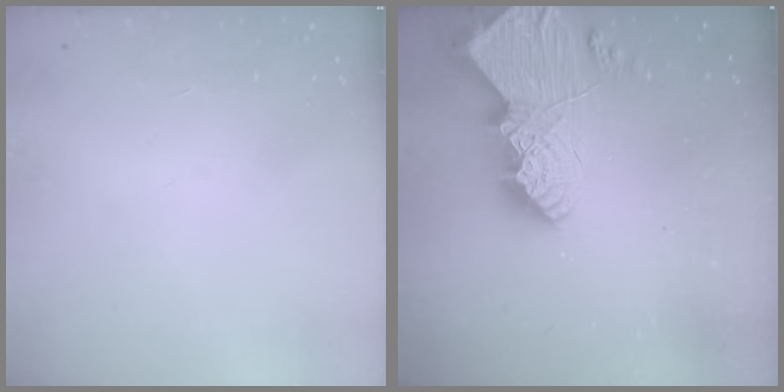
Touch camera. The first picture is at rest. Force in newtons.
{"total": 16.8, "press": 16.7, "slide": 1.6}